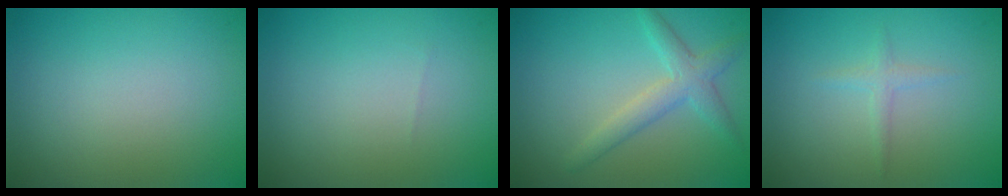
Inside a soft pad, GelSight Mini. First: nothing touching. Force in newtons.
{"total": 0.0}
{"total": 3.0, "press": 3.0, "slide": 0.1}
{"total": 1.1, "press": 1.1, "slide": 0.0}